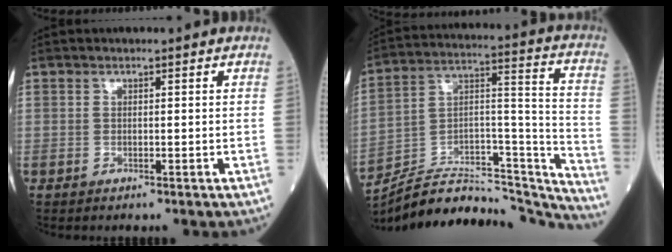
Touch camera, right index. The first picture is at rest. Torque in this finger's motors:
{"motor_torque": [-0.99, -1.15, -0.12, 0.01]}